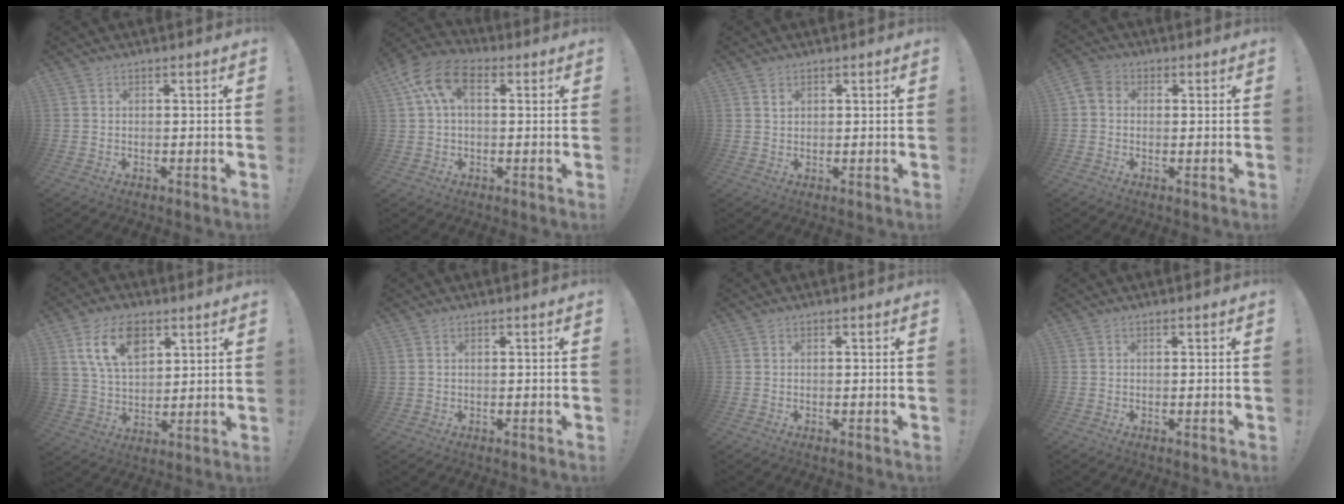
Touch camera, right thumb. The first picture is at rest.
{"total": 11.5, "force": [3.5, 7.1, 8.3], "torque": [-0.166, 0.004, 0.067]}
{"total": 1.4, "force": [0.9, 1.0, 0.4], "torque": [0.003, -0.003, 0.014]}
{"total": 4.0, "force": [0.0, 3.3, 2.4], "torque": [-0.052, 0.008, 0.001]}
{"total": 14.3, "force": [7.1, 8.9, 8.6], "torque": [-0.157, -0.018, 0.132]}
{"total": 0.6, "force": [0.2, 0.4, 0.4], "torque": [-0.014, 0.003, 0.005]}
{"total": 0.0}
{"total": 0.0}